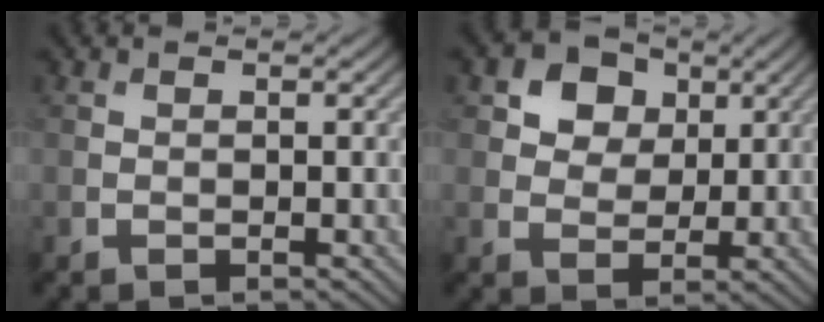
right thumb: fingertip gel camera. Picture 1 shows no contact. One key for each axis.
{"total": 7.2, "fx": 3.4, "fy": 5.4, "fz": 3.3, "tx": -0.093, "ty": -0.001, "tz": 0.061}